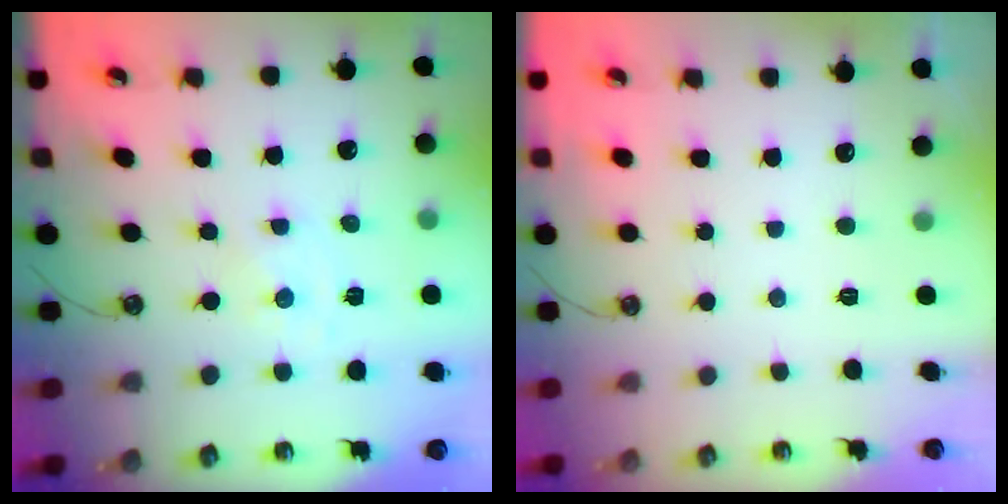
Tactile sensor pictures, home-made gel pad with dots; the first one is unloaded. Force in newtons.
{"total": 0.0}